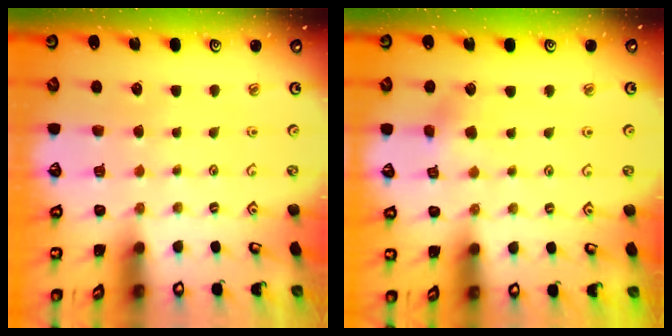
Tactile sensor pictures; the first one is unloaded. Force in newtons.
{"total": 7.6, "press": 7.5, "slide": 0.5}